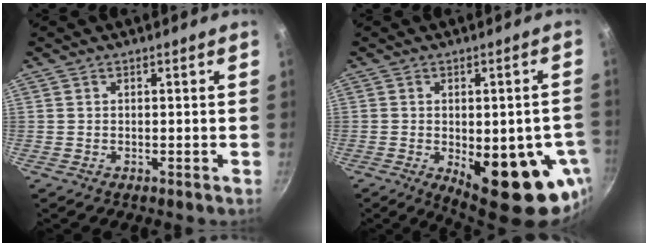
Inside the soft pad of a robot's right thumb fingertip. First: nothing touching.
{"total": 18.5, "force": [-5.5, 7.7, 15.9], "torque": [-0.162, -0.004, -0.056]}